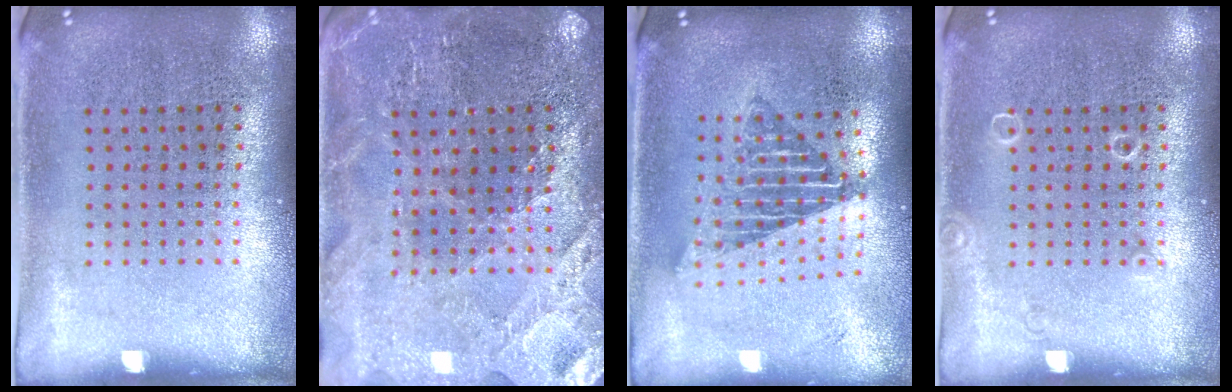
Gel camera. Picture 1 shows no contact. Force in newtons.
{"total": 2.4, "press": 2.3, "slide": 0.2}
{"total": 1.7, "press": 1.3, "slide": 1.0}
{"total": 0.7, "press": 0.7, "slide": 0.1}